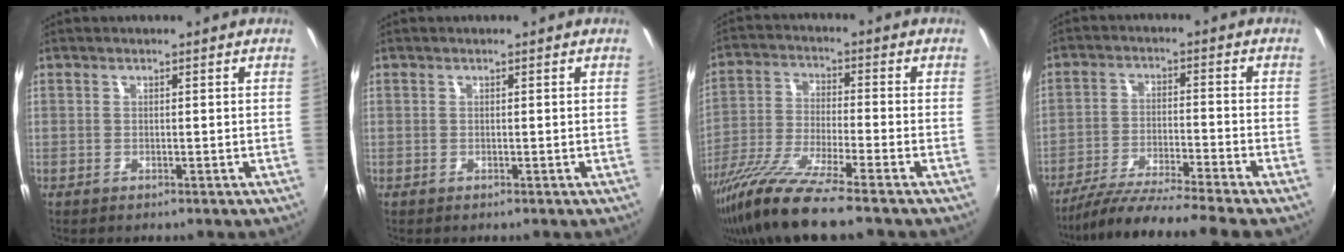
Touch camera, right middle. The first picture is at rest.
{"total": 0.0}
{"total": 13.6, "force": [-10.4, 0.0, 8.8], "torque": [-0.181, -0.038, -0.194]}
{"total": 13.6, "force": [-11.9, -2.5, 6.1], "torque": [-0.129, -0.027, -0.204]}